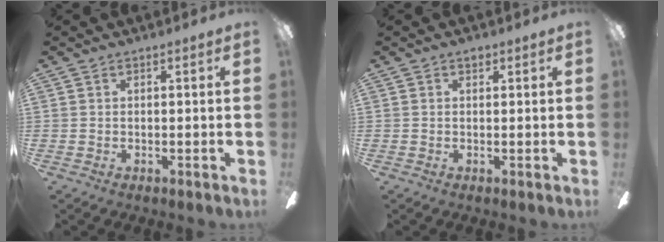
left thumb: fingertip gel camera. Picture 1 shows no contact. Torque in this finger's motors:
{"motor_torque": [-0.08, 0.08, 0.32, -0.47, 0.00]}